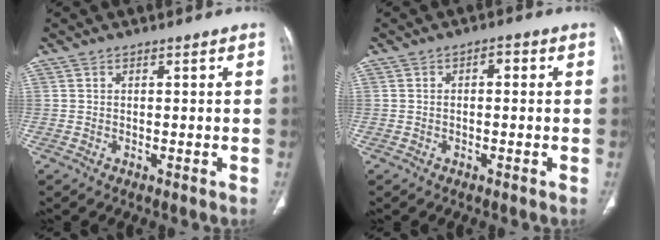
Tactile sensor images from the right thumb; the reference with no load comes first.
{"total": 1.7, "force": [0.3, 0.9, 1.5], "torque": [-0.019, 0.009, -0.001]}